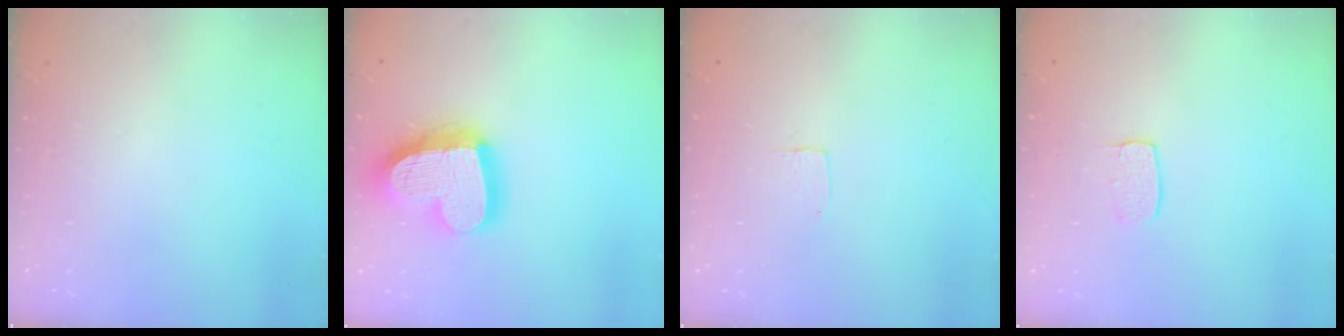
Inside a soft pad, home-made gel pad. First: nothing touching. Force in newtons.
{"total": 21.5, "press": 21.4, "slide": 2.1}
{"total": 3.1, "press": 3.1, "slide": 0.2}
{"total": 6.7, "press": 6.6, "slide": 0.4}